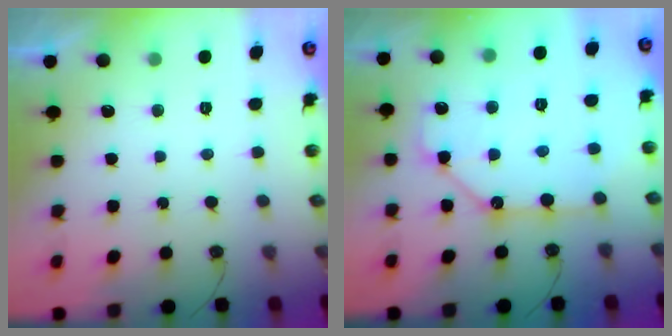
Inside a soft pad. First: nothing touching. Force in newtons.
{"total": 13.0, "press": 12.9, "slide": 1.5}